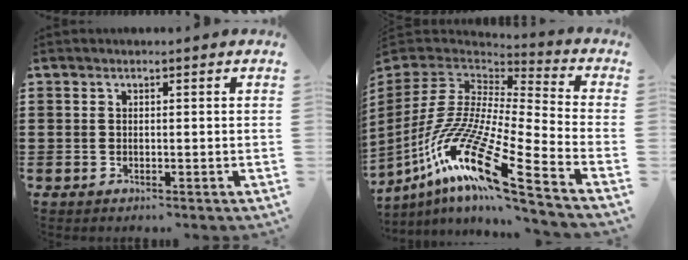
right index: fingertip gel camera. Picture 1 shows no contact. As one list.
[{"total": 16.6, "force": [-9.6, 2.7, 13.3], "torque": [-0.292, -0.012, -0.189]}]